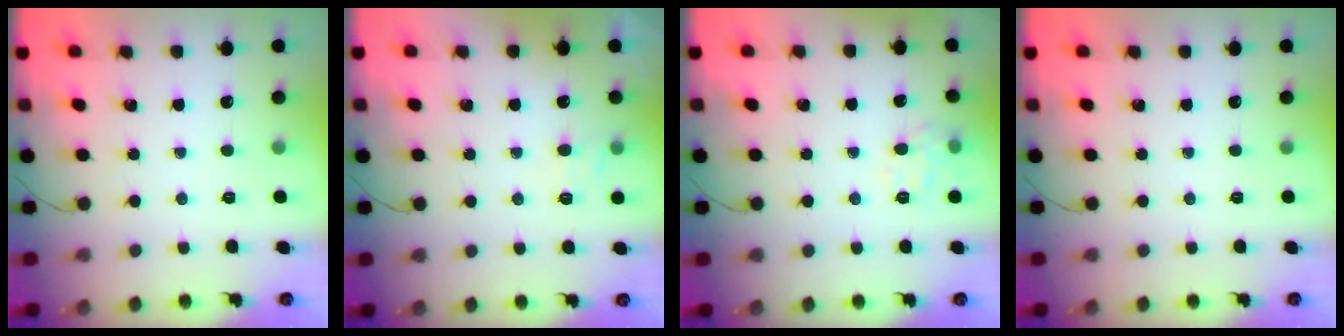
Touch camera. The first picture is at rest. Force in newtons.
{"total": 7.3, "press": 7.1, "slide": 1.5}
{"total": 5.4, "press": 5.3, "slide": 1.3}
{"total": 0.0}